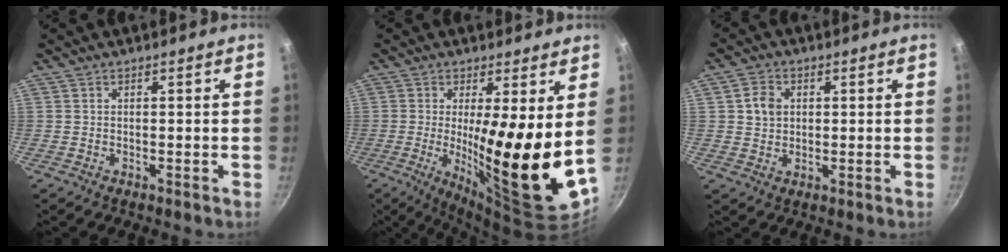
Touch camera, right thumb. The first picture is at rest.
{"total": 16.8, "force": [1.1, 2.8, 16.5], "torque": [-0.255, -0.039, 0.020]}
{"total": 4.5, "force": [0.9, 3.7, 2.3], "torque": [-0.023, 0.004, 0.015]}